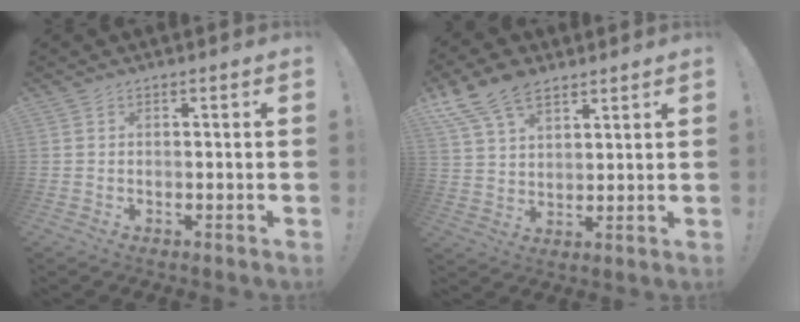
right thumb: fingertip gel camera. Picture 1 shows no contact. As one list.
[{"total": 12.2, "force": [8.3, 6.8, 5.8], "torque": [-0.103, -0.038, 0.159]}]